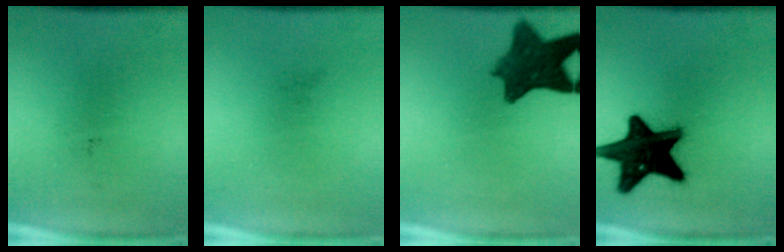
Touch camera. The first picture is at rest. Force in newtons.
{"total": 0.0}
{"total": 9.4}
{"total": 19.0}